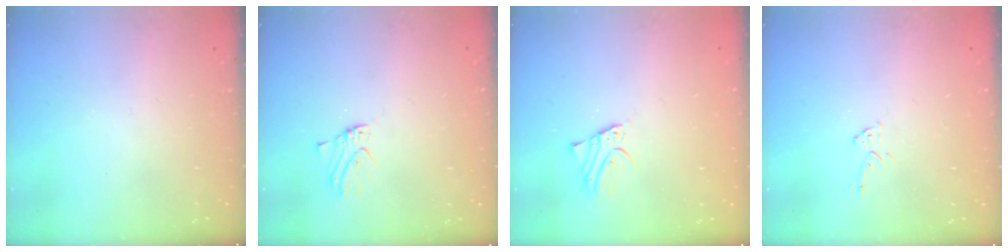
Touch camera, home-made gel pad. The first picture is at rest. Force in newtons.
{"total": 0.0}
{"total": 1.9, "press": 1.9, "slide": 0.1}
{"total": 3.1, "press": 3.1, "slide": 0.2}